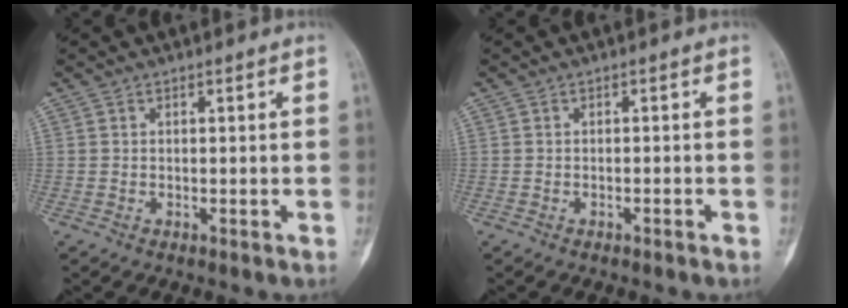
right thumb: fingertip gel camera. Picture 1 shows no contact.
{"total": 0.7, "force": [-0.5, 0.1, 0.5], "torque": [-0.014, 0.008, -0.004]}